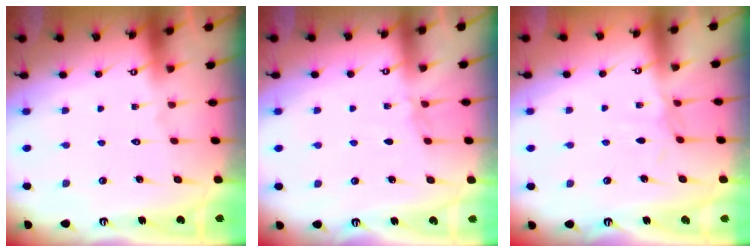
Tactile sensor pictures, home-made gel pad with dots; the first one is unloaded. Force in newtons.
{"total": 3.5, "press": 3.5, "slide": 0.5}
{"total": 2.0, "press": 2.0, "slide": 0.5}